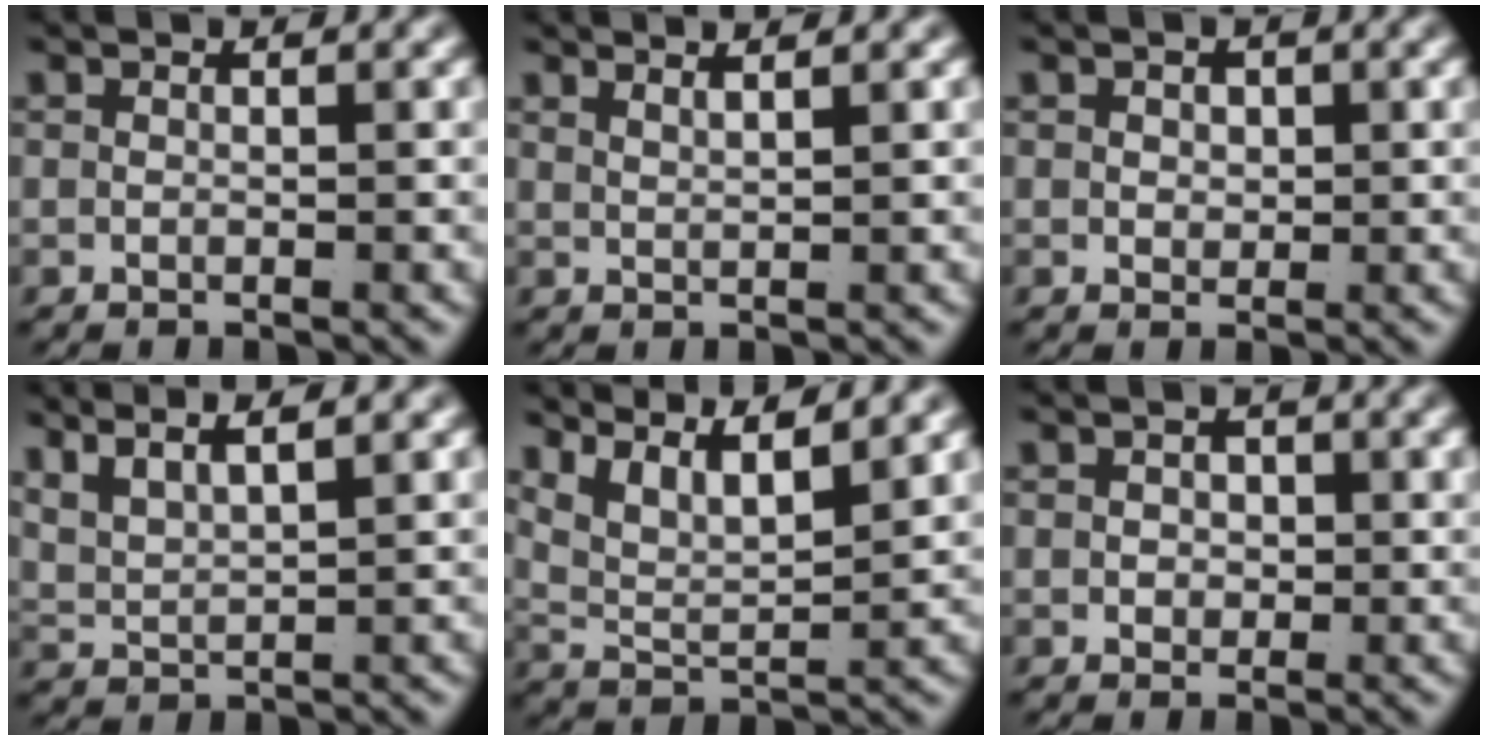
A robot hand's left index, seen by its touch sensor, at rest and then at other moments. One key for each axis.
{"total": 2.1, "fx": 1.8, "fy": -0.6, "fz": 0.7, "tx": -0.012, "ty": -0.004, "tz": 0.038}
{"total": 1.2, "fx": 0.3, "fy": 0.9, "fz": 0.7, "tx": -0.012, "ty": -0.010, "tz": 0.013}
{"total": 5.8, "fx": 3.1, "fy": 3.6, "fz": 3.3, "tx": -0.075, "ty": 0.005, "tz": 0.052}
{"total": 6.4, "fx": 3.1, "fy": 3.8, "fz": 4.0, "tx": -0.086, "ty": -0.007, "tz": 0.052}
{"total": 1.3, "fx": 0.0, "fy": 1.1, "fz": 0.7, "tx": -0.007, "ty": -0.006, "tz": 0.004}